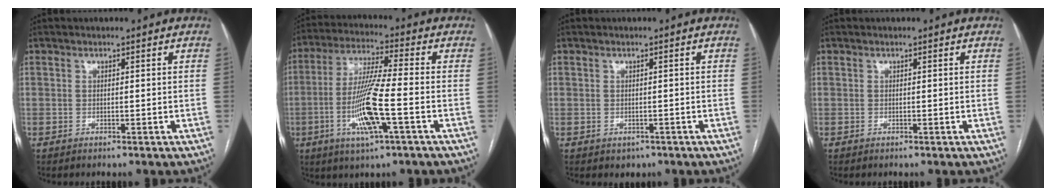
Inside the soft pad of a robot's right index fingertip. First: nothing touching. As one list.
[{"total": 12.0, "force": [-3.4, 0.6, 11.5], "torque": [-0.235, -0.008, -0.064]}, {"total": 1.7, "force": [-0.8, 1.5, 0.5], "torque": [-0.005, 0.001, -0.001]}, {"total": 0.0}]